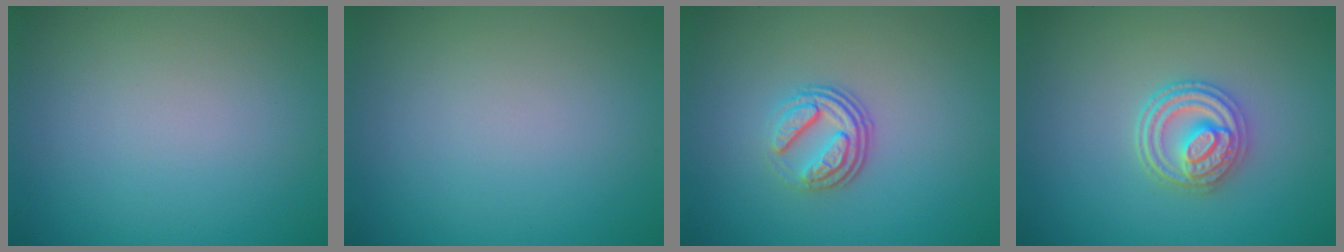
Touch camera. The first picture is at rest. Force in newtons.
{"total": 0.0}
{"total": 3.5, "press": 2.5, "slide": 2.5}
{"total": 3.9, "press": 3.3, "slide": 2.0}